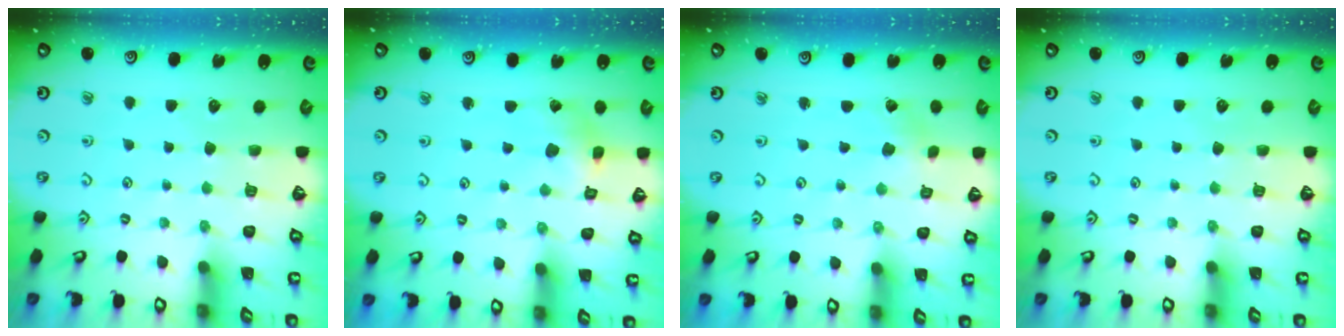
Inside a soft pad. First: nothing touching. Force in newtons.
{"total": 3.1, "press": 3.1, "slide": 0.5}
{"total": 0.0}
{"total": 0.0}